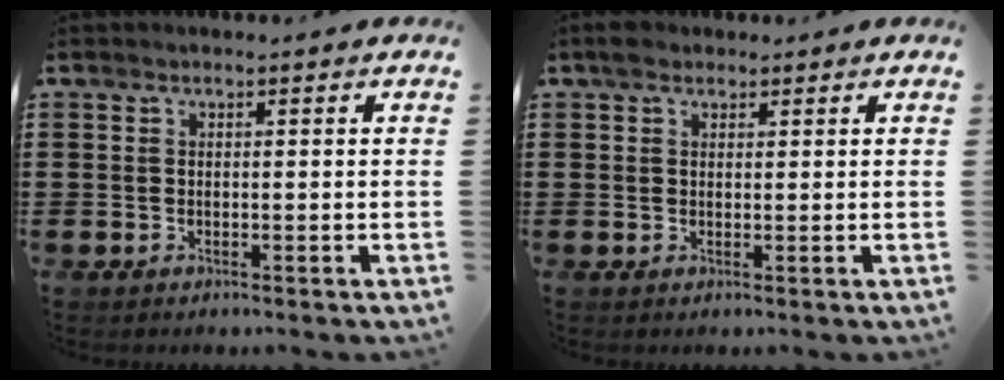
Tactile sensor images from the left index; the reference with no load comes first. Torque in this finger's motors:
{"motor_torque": [1.24, -0.02, 0.03, 0.05]}